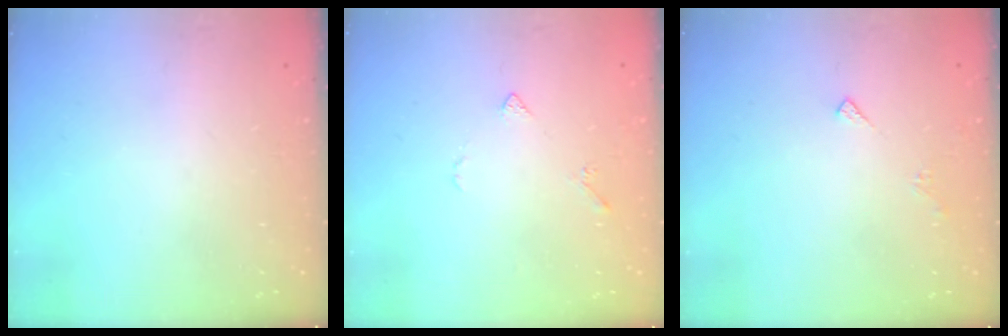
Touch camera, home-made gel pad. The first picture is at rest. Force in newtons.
{"total": 3.9, "press": 3.9, "slide": 0.7}
{"total": 4.3, "press": 4.3, "slide": 0.7}